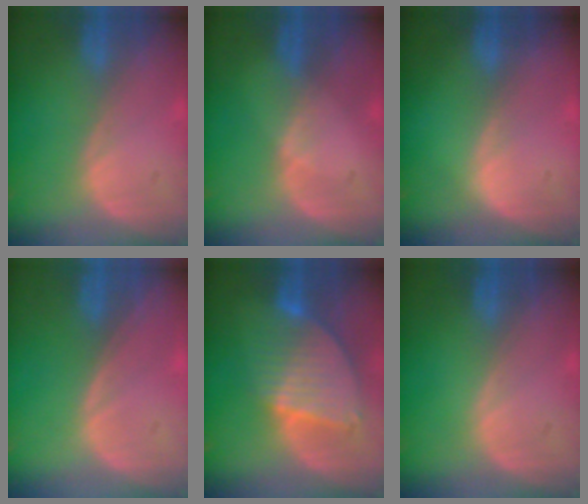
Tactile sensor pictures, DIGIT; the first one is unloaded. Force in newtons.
{"total": 0.8, "press": 0.8, "slide": 0.1}
{"total": 0.5, "press": 0.3, "slide": 0.4}
{"total": 0.0}
{"total": 8.5, "press": 7.5, "slide": 4.0}
{"total": 0.0}